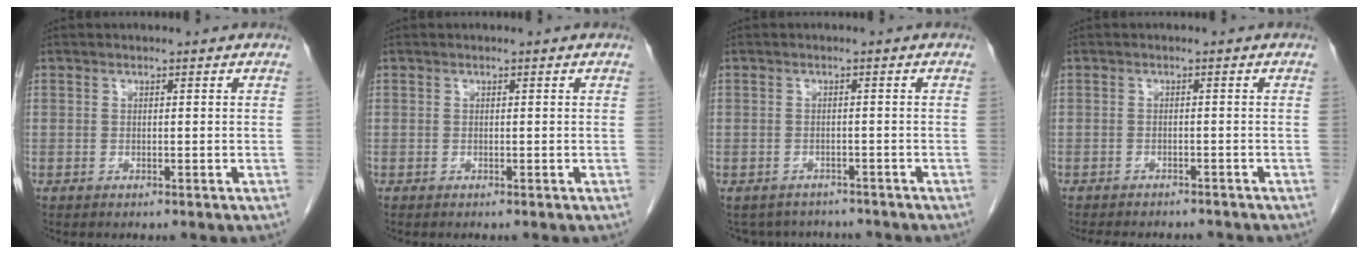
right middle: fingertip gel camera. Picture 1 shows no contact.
{"total": 0.0}
{"total": 6.5, "force": [-6.1, 2.3, 0.6], "torque": [-0.004, 0.008, -0.076]}
{"total": 8.9, "force": [-8.0, 2.6, 2.8], "torque": [-0.045, 0.000, -0.100]}